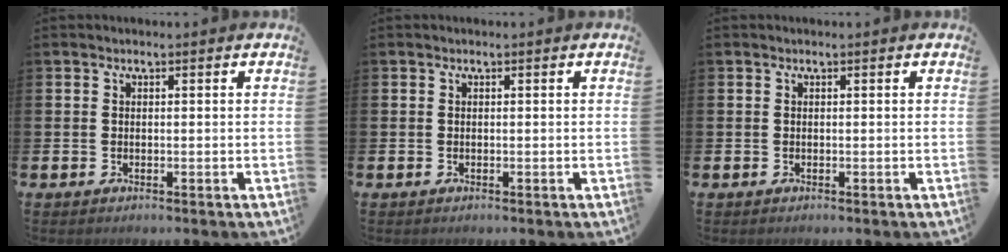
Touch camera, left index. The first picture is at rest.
{"total": 0.0}
{"total": 0.0}